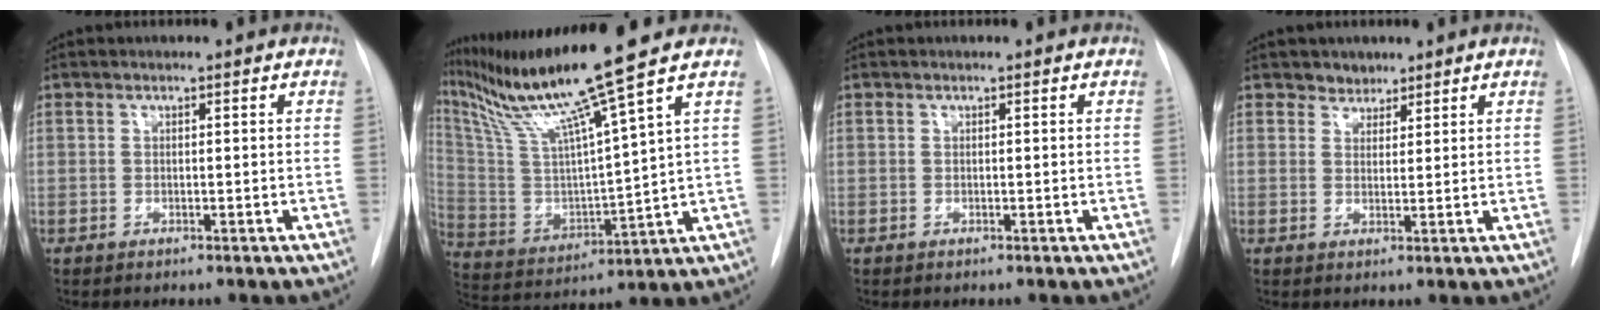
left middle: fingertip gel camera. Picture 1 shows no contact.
{"total": 16.3, "force": [12.2, -3.4, 10.3], "torque": [-0.188, -0.021, 0.234]}
{"total": 0.0}
{"total": 2.2, "force": [1.8, 1.3, -0.1], "torque": [0.011, 0.000, 0.023]}